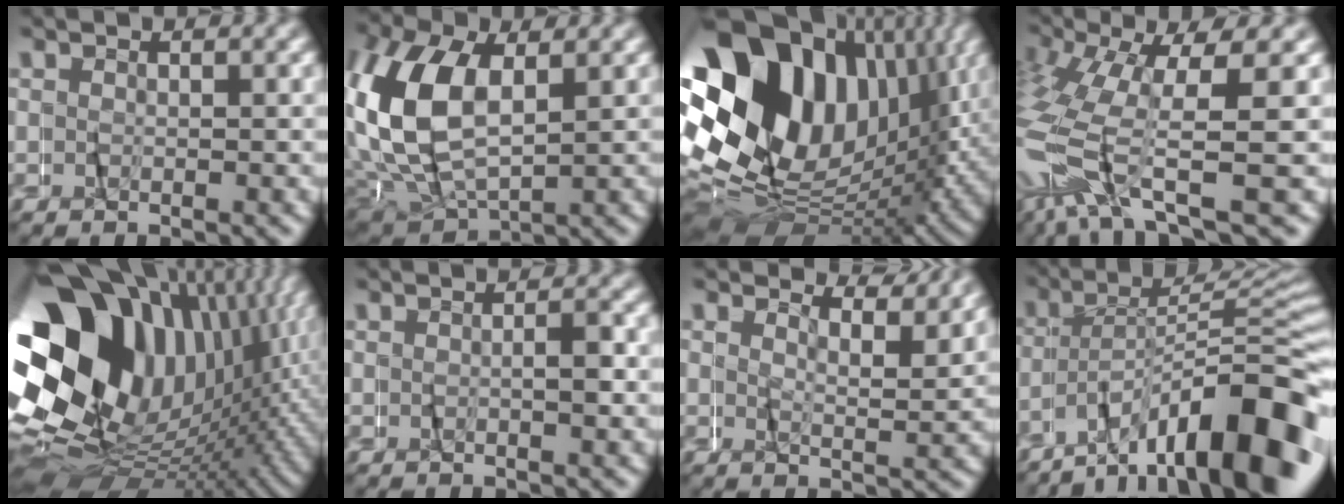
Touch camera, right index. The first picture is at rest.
{"total": 9.4, "force": [0.7, 6.5, 6.7], "torque": [-0.173, -0.020, 0.021]}
{"total": 29.6, "force": [1.4, 21.0, 20.9], "torque": [-0.328, -0.001, 0.013]}
{"total": 8.4, "force": [-3.2, 3.9, 6.7], "torque": [-0.172, -0.027, -0.039]}
{"total": 30.6, "force": [0.2, 21.3, 21.9], "torque": [-0.327, 0.004, -0.003]}
{"total": 1.5, "force": [-0.5, -0.2, 1.4], "torque": [-0.024, 0.002, -0.008]}
{"total": 3.0, "force": [2.8, -0.1, 0.8], "torque": [-0.020, 0.002, 0.041]}
{"total": 11.8, "force": [-6.8, 3.7, 8.8], "torque": [-0.112, 0.010, -0.109]}